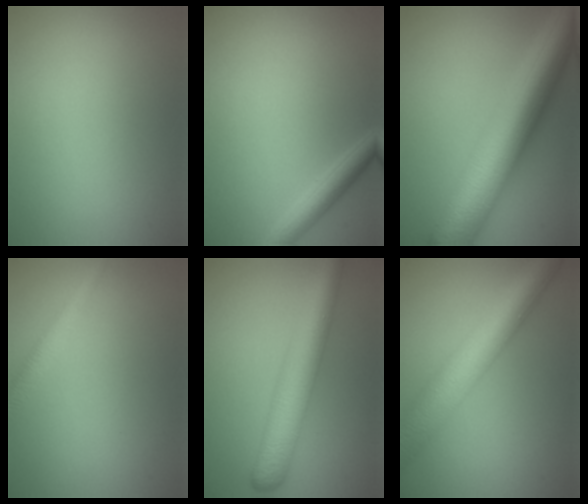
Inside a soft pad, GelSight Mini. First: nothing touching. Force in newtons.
{"total": 2.4, "press": 2.4, "slide": 0.1}
{"total": 12.1, "press": 12.1, "slide": 0.2}
{"total": 2.1, "press": 2.1, "slide": 0.0}
{"total": 6.8, "press": 6.8, "slide": 0.1}
{"total": 8.5, "press": 8.5, "slide": 0.3}